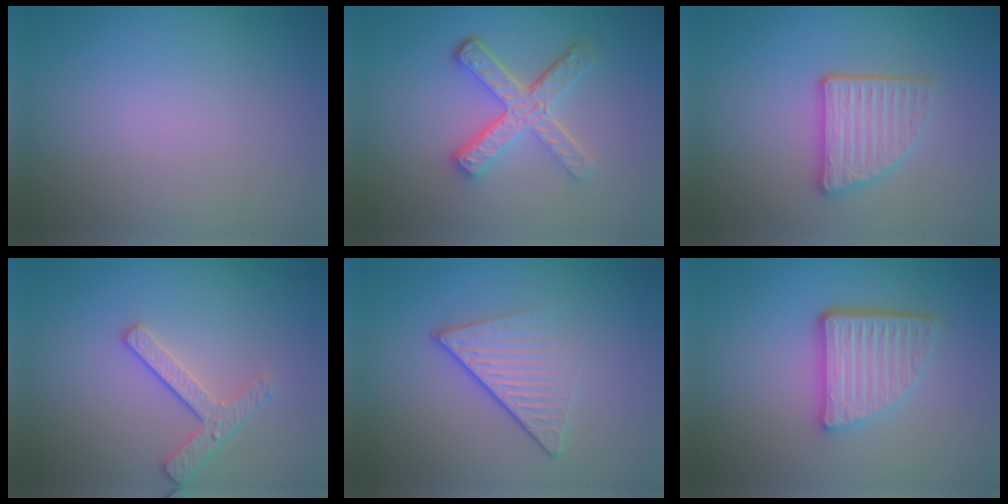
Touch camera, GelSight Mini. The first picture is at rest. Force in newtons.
{"total": 4.7, "press": 3.5, "slide": 3.2}
{"total": 3.6, "press": 3.1, "slide": 1.8}
{"total": 2.5, "press": 2.4, "slide": 0.7}
{"total": 4.2, "press": 2.7, "slide": 3.2}
{"total": 5.4, "press": 3.7, "slide": 3.9}